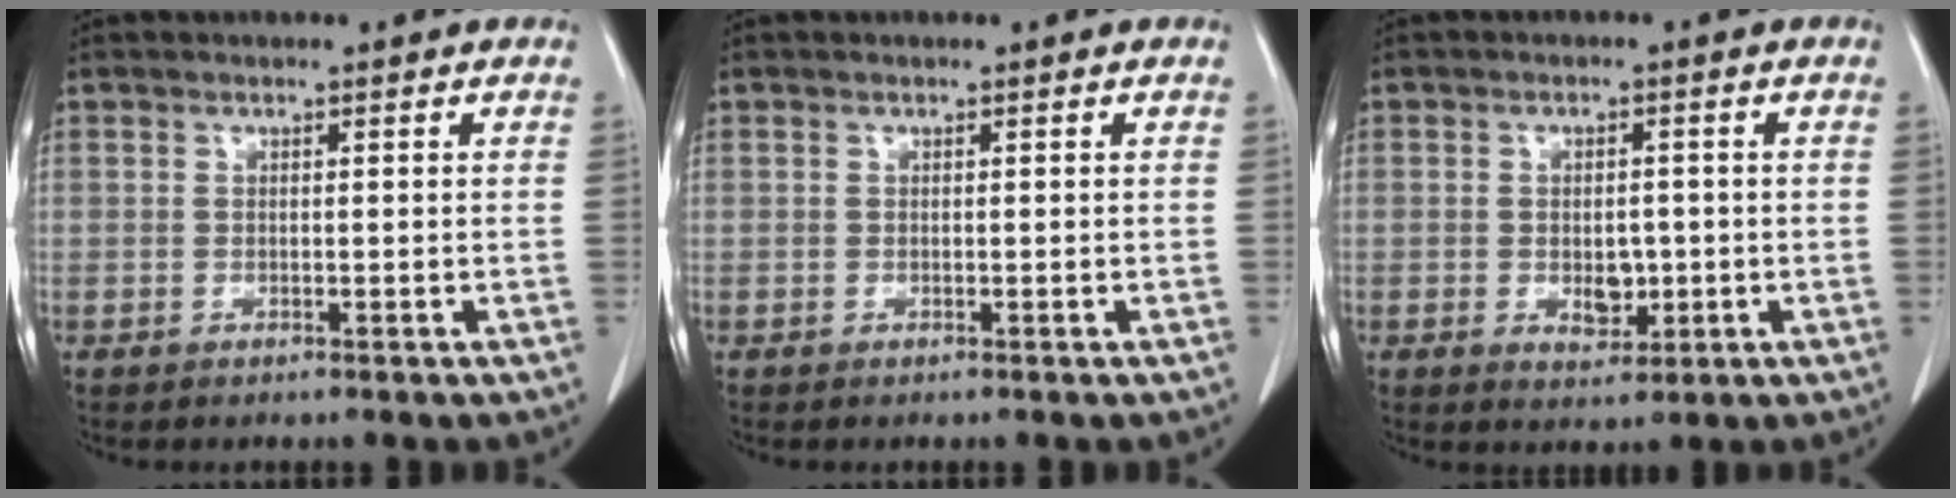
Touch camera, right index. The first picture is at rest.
{"total": 0.0}
{"total": 4.2, "force": [-0.7, 2.6, 3.2], "torque": [-0.043, -0.001, -0.001]}